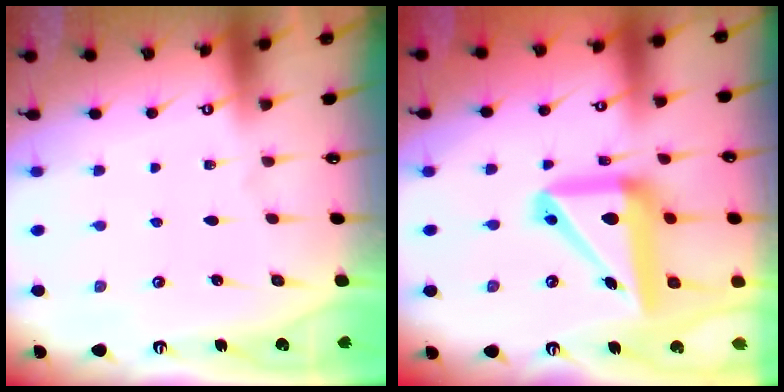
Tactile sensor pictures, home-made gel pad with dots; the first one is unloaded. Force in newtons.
{"total": 17.7, "press": 17.6, "slide": 2.4}